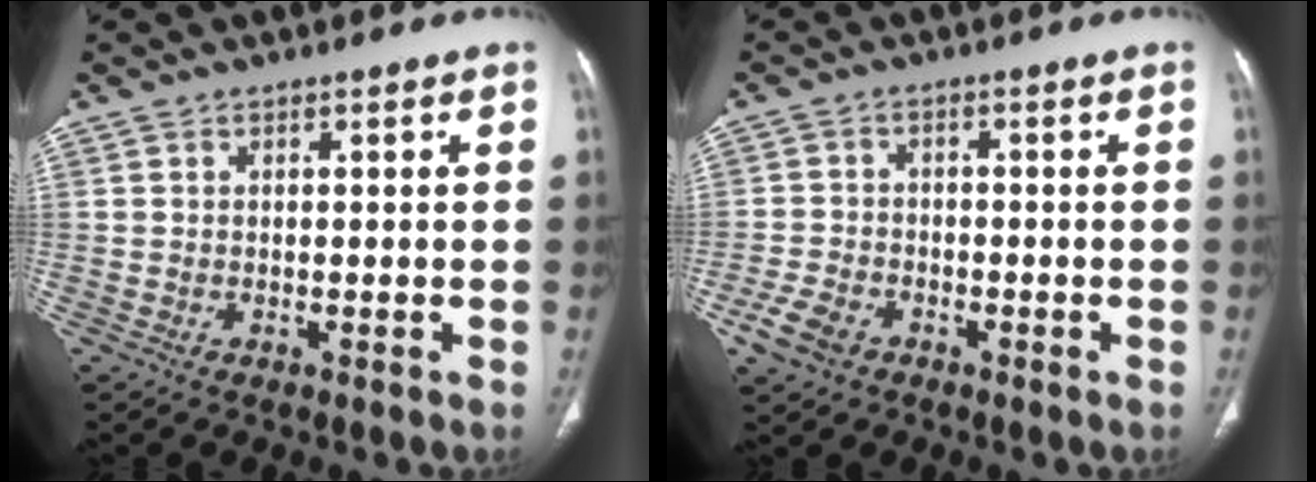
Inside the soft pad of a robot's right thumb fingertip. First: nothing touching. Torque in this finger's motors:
{"motor_torque": [1.24, 0.64, 0.34, -0.75, 0.04]}